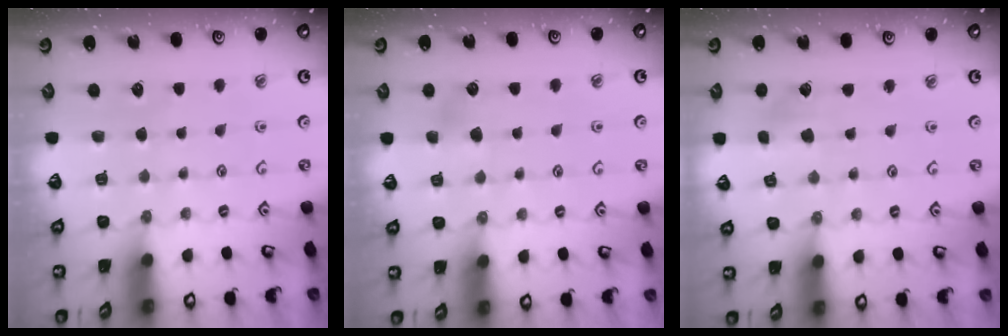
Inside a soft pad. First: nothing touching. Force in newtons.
{"total": 3.4, "press": 3.4, "slide": 0.4}
{"total": 2.8, "press": 2.8, "slide": 0.2}